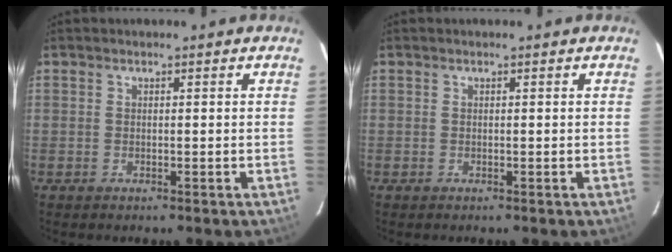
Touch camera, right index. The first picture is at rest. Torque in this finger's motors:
{"motor_torque": [0.12, -0.13, 0.11, 0.02]}